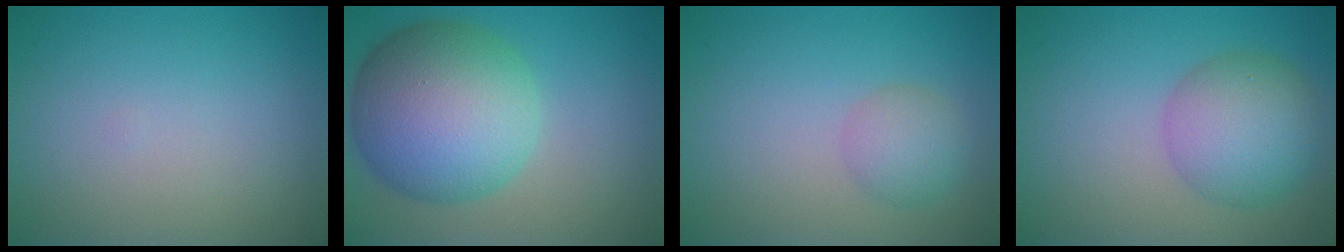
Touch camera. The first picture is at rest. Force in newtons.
{"total": 11.9, "press": 11.9, "slide": 0.2}
{"total": 2.5, "press": 2.5, "slide": 0.1}
{"total": 6.0, "press": 6.0, "slide": 0.1}